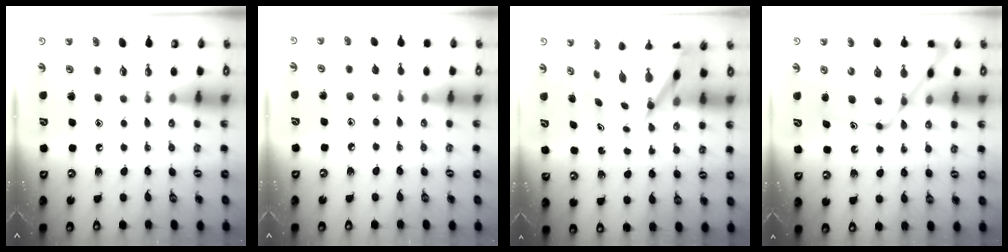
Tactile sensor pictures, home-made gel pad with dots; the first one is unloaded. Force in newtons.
{"total": 4.9, "press": 4.8, "slide": 0.5}
{"total": 8.4, "press": 8.3, "slide": 0.9}
{"total": 12.3, "press": 12.2, "slide": 1.0}